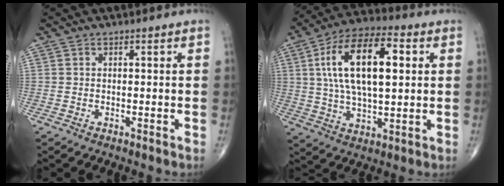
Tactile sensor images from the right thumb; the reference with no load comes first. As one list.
[{"total": 18.9, "force": [4.1, 8.8, 16.3], "torque": [-0.281, 0.013, 0.066]}]